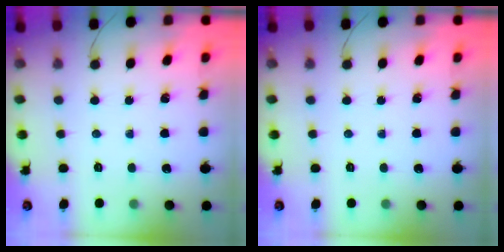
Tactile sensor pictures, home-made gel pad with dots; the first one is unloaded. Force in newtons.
{"total": 0.0}